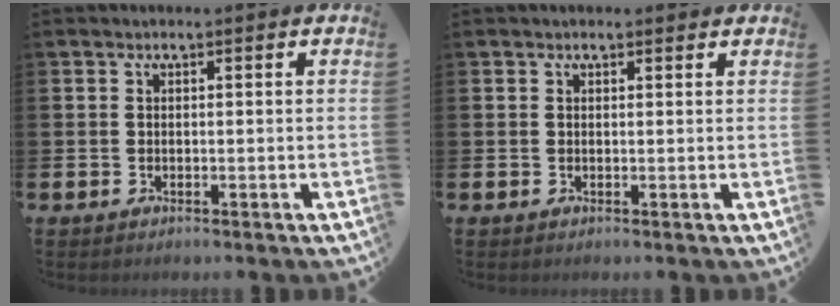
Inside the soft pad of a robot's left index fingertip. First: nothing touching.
{"total": 0.5, "force": [0.4, 0.3, 0.2], "torque": [0.005, 0.002, 0.005]}